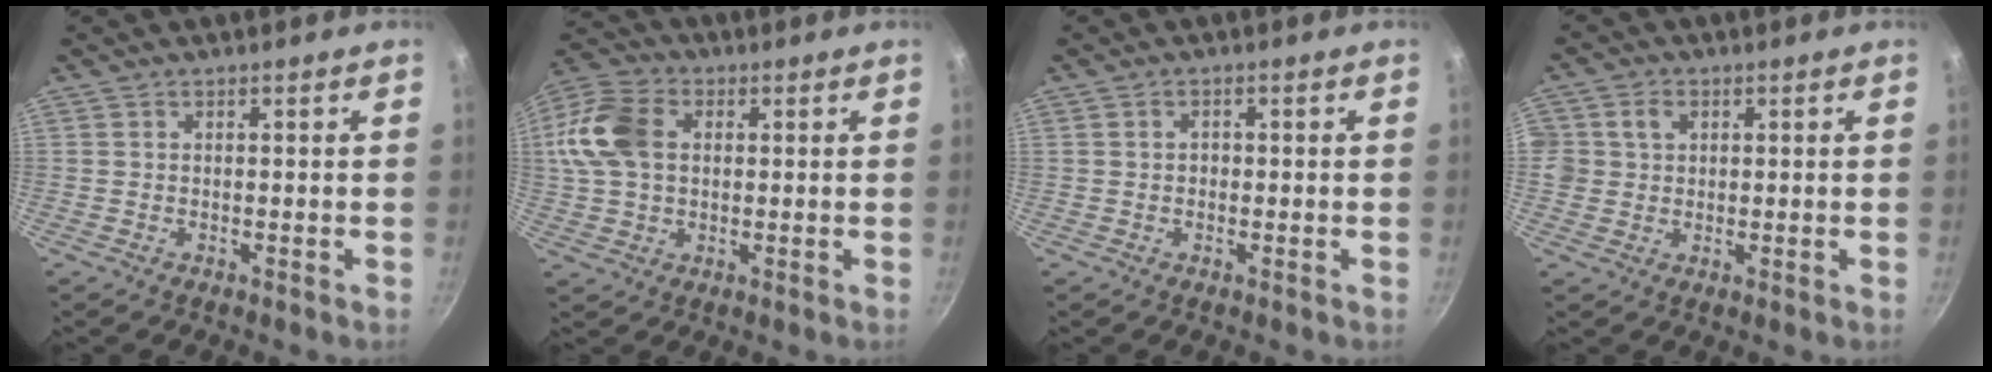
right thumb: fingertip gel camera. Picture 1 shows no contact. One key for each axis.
{"total": 12.6, "fx": 2.1, "fy": 8.8, "fz": 8.7, "tx": -0.175, "ty": 0.020, "tz": 0.034}
{"total": 1.2, "fx": 0.0, "fy": 1.0, "fz": 0.7, "tx": -0.007, "ty": 0.004, "tz": -0.002}
{"total": 5.1, "fx": 1.4, "fy": 4.3, "fz": 2.2, "tx": -0.029, "ty": 0.002, "tz": 0.030}